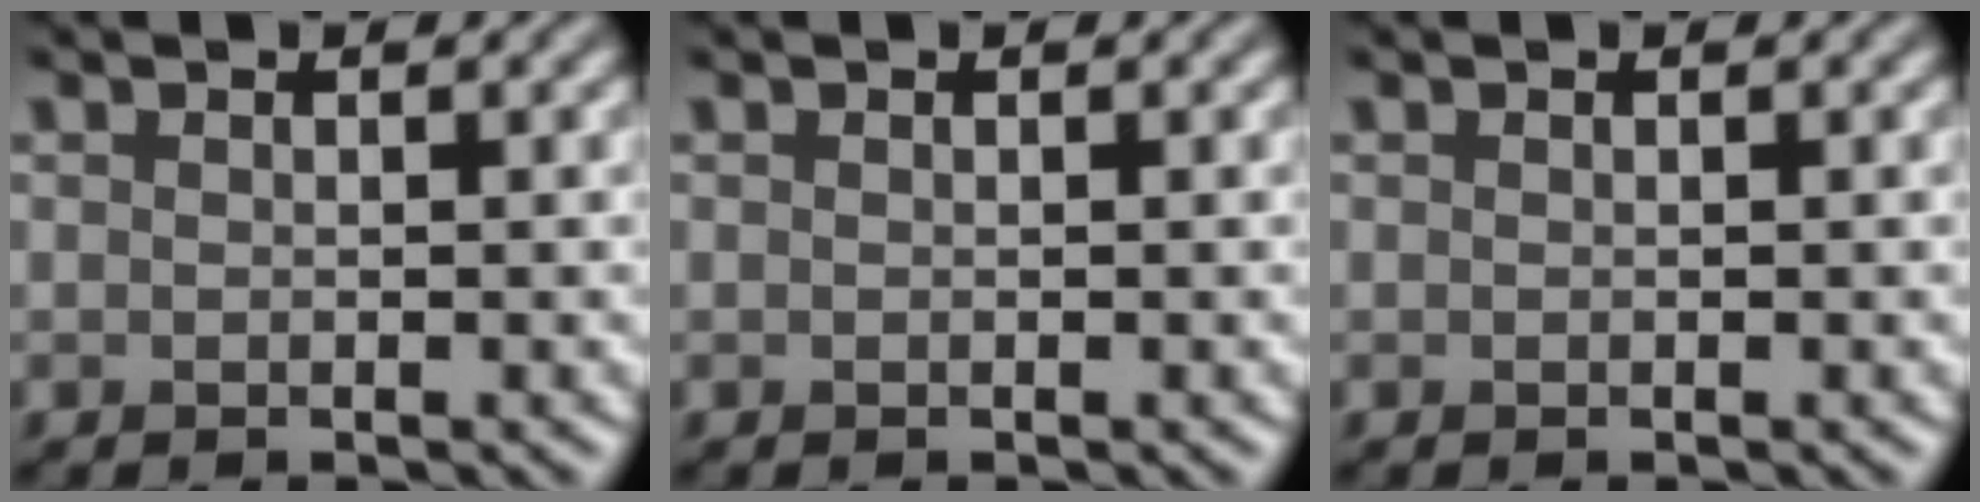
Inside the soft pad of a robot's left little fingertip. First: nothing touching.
{"total": 0.0}
{"total": 0.0}